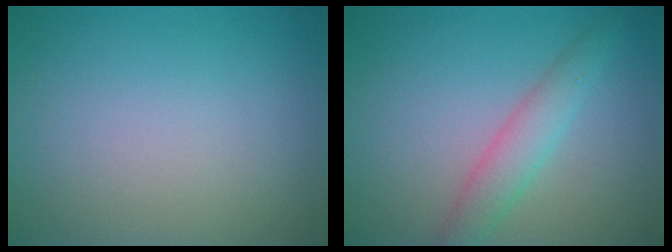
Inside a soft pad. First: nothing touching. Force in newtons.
{"total": 2.9, "press": 2.9, "slide": 0.1}